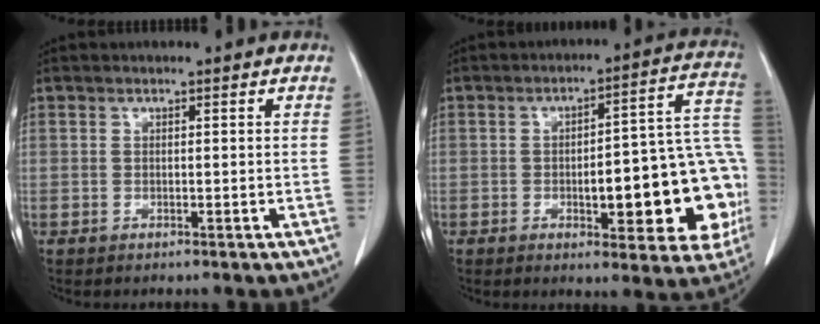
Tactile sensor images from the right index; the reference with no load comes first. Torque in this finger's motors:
{"motor_torque": [0.95, -0.50, 0.35, 0.09]}